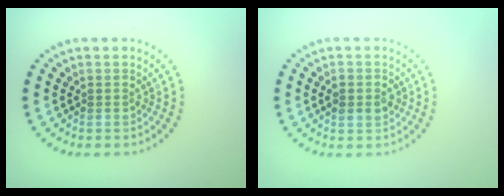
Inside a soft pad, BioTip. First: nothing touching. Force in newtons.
{"total": 2.5, "press": 2.5, "slide": 0.2}